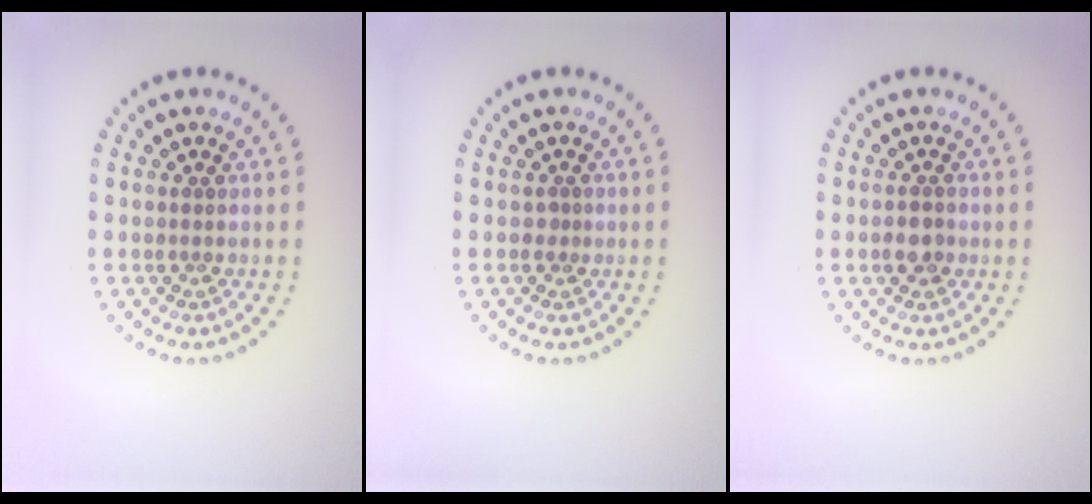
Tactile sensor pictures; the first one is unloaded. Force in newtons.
{"total": 0.5, "press": 0.2, "slide": 0.5}
{"total": 1.7, "press": 1.6, "slide": 0.5}